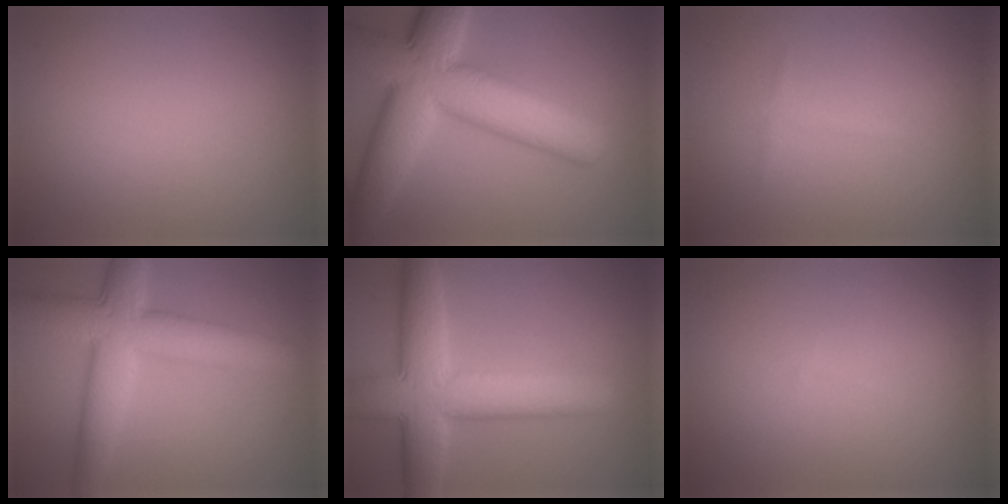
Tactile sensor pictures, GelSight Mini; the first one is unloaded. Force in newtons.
{"total": 11.7, "press": 11.7, "slide": 0.2}
{"total": 0.8, "press": 0.8, "slide": 0.0}
{"total": 7.5, "press": 7.5, "slide": 0.2}
{"total": 9.1, "press": 9.1, "slide": 0.6}
{"total": 0.0}